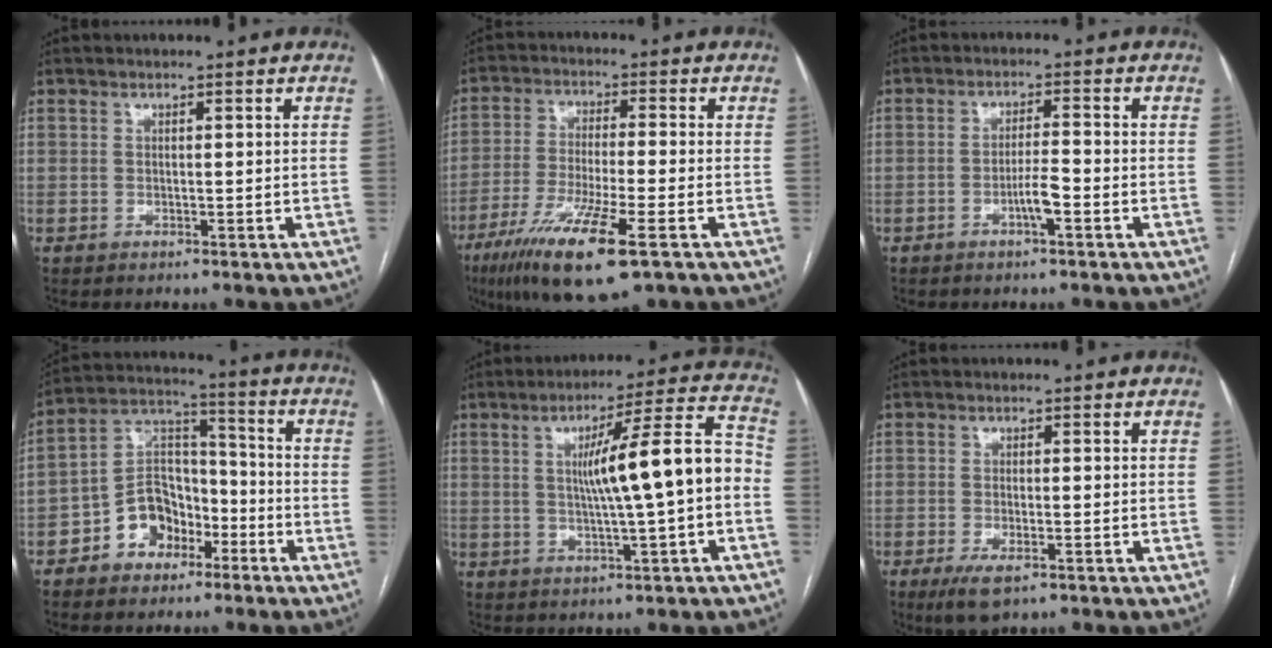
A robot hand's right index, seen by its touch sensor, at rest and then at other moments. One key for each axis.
{"total": 14.1, "fx": -7.6, "fy": 1.3, "fz": 11.7, "tx": -0.229, "ty": -0.036, "tz": -0.132}
{"total": 3.6, "fx": -1.6, "fy": 0.3, "fz": 3.2, "tx": -0.058, "ty": 0.000, "tz": -0.030}
{"total": 9.8, "fx": -4.9, "fy": 7.0, "fz": 4.8, "tx": -0.098, "ty": 0.034, "tz": -0.085}
{"total": 13.0, "fx": -0.4, "fy": 0.3, "fz": 13.0, "tx": -0.192, "ty": 0.024, "tz": -0.007}
{"total": 4.3, "fx": -2.4, "fy": 1.4, "fz": 3.3, "tx": -0.062, "ty": -0.008, "tz": -0.034}